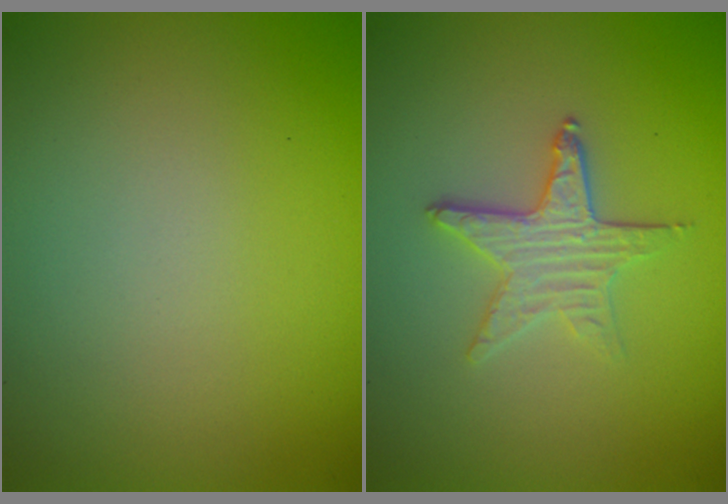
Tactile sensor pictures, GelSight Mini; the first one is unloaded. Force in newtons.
{"total": 2.8, "press": 2.5, "slide": 1.3}